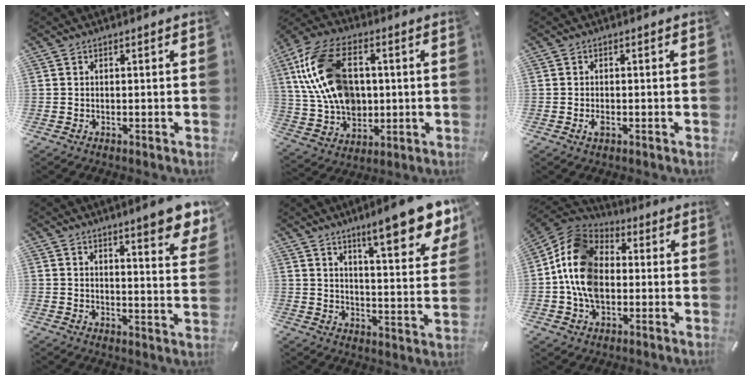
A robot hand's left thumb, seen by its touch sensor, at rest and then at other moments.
{"total": 18.7, "force": [2.8, 13.4, 12.8], "torque": [-0.284, 0.015, 0.052]}
{"total": 1.6, "force": [-0.7, 0.8, 1.3], "torque": [-0.030, -0.002, -0.014]}
{"total": 8.5, "force": [6.4, 1.8, 5.2], "torque": [-0.068, -0.047, 0.106]}
{"total": 15.3, "force": [11.4, 3.5, 9.7], "torque": [-0.137, -0.080, 0.185]}
{"total": 14.0, "force": [-2.0, 10.9, 8.7], "torque": [-0.211, 0.023, -0.041]}